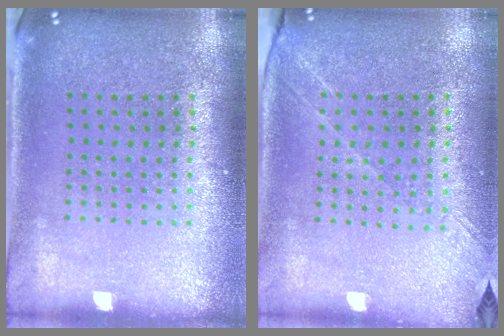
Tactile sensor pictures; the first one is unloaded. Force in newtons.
{"total": 1.3, "press": 1.2, "slide": 0.5}